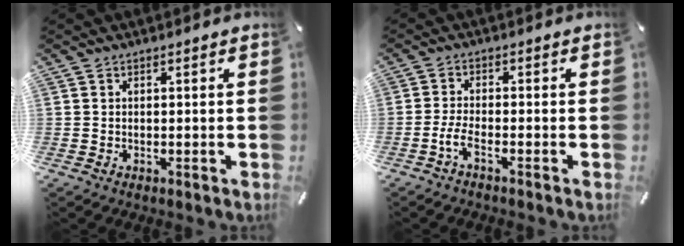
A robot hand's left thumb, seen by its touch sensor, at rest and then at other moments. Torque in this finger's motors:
{"motor_torque": [-0.08, -0.13, 0.06, 0.05, 0.10]}